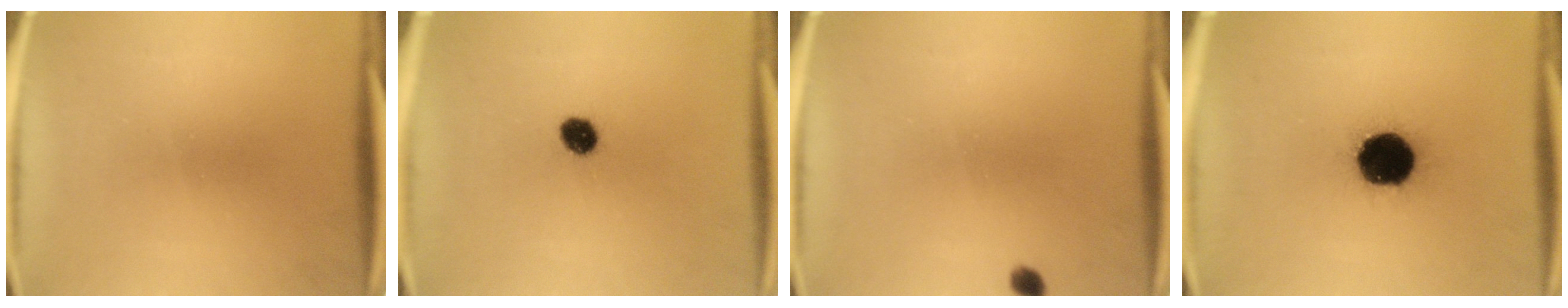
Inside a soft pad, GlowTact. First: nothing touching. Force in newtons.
{"total": 4.8}
{"total": 1.4}
{"total": 19.7}